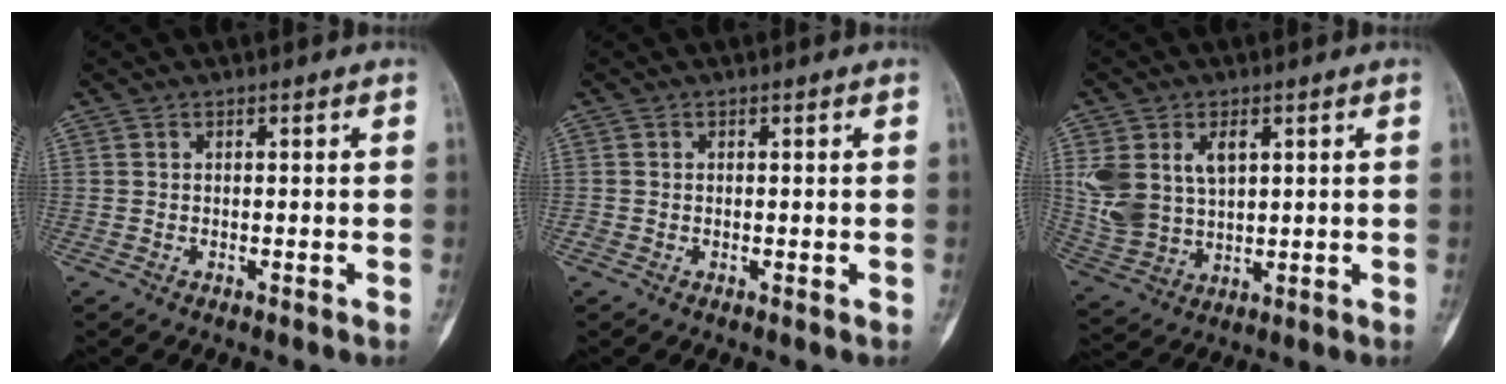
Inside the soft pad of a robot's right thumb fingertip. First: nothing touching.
{"total": 0.5, "force": [-0.1, 0.5, 0.1], "torque": [0.005, 0.005, -0.002]}
{"total": 11.2, "force": [3.1, 7.4, 7.8], "torque": [-0.151, -0.003, 0.078]}